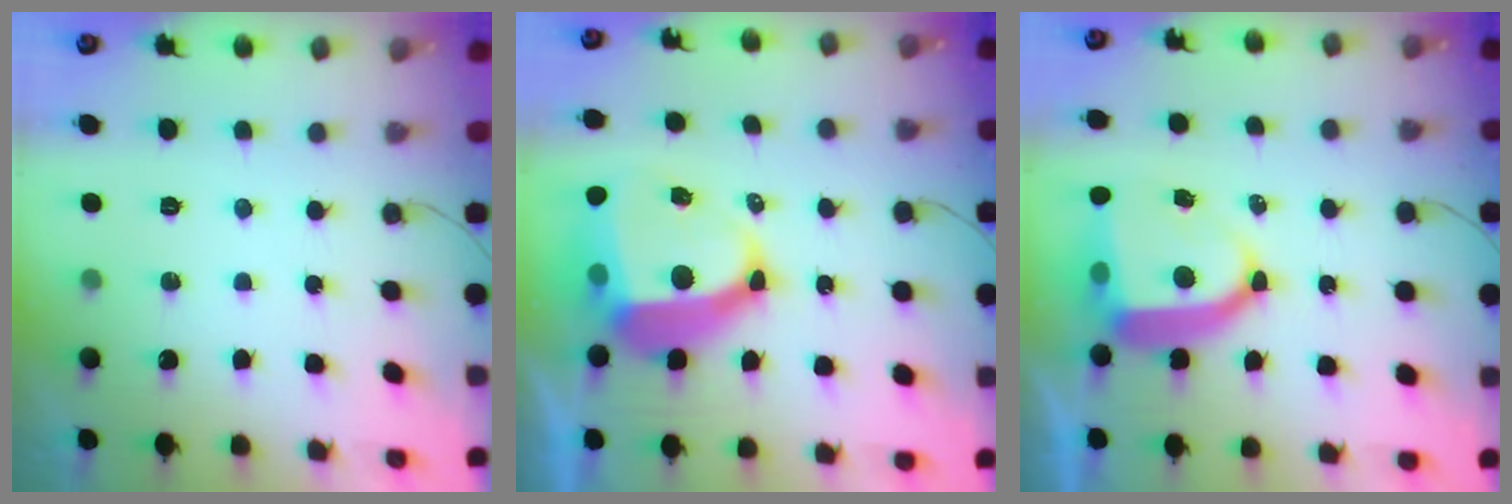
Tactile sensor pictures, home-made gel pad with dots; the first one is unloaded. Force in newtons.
{"total": 14.6, "press": 14.5, "slide": 1.5}
{"total": 10.5, "press": 10.4, "slide": 1.2}